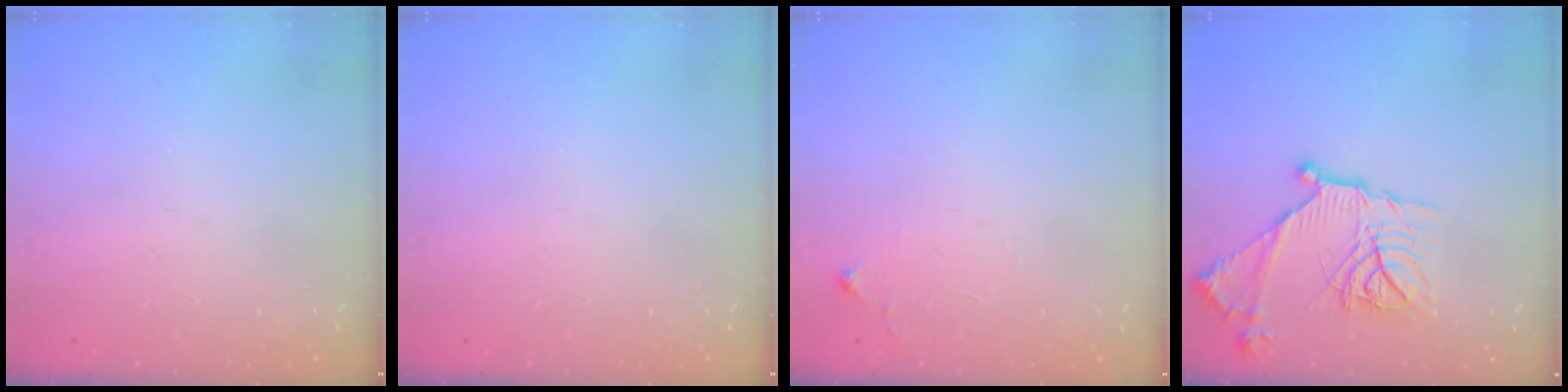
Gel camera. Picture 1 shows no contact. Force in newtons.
{"total": 0.0}
{"total": 4.7, "press": 4.7, "slide": 0.6}
{"total": 17.4, "press": 17.4, "slide": 0.5}